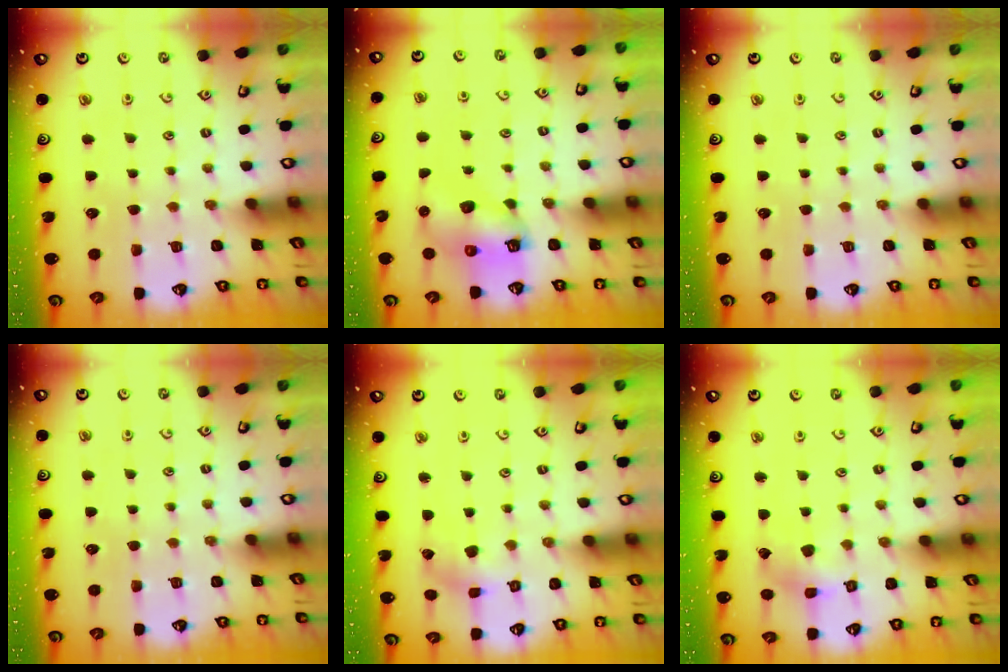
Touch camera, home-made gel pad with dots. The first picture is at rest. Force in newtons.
{"total": 8.1, "press": 8.0, "slide": 1.1}
{"total": 0.0}
{"total": 0.0}
{"total": 1.6, "press": 1.5, "slide": 0.4}
{"total": 3.7, "press": 3.7, "slide": 0.3}